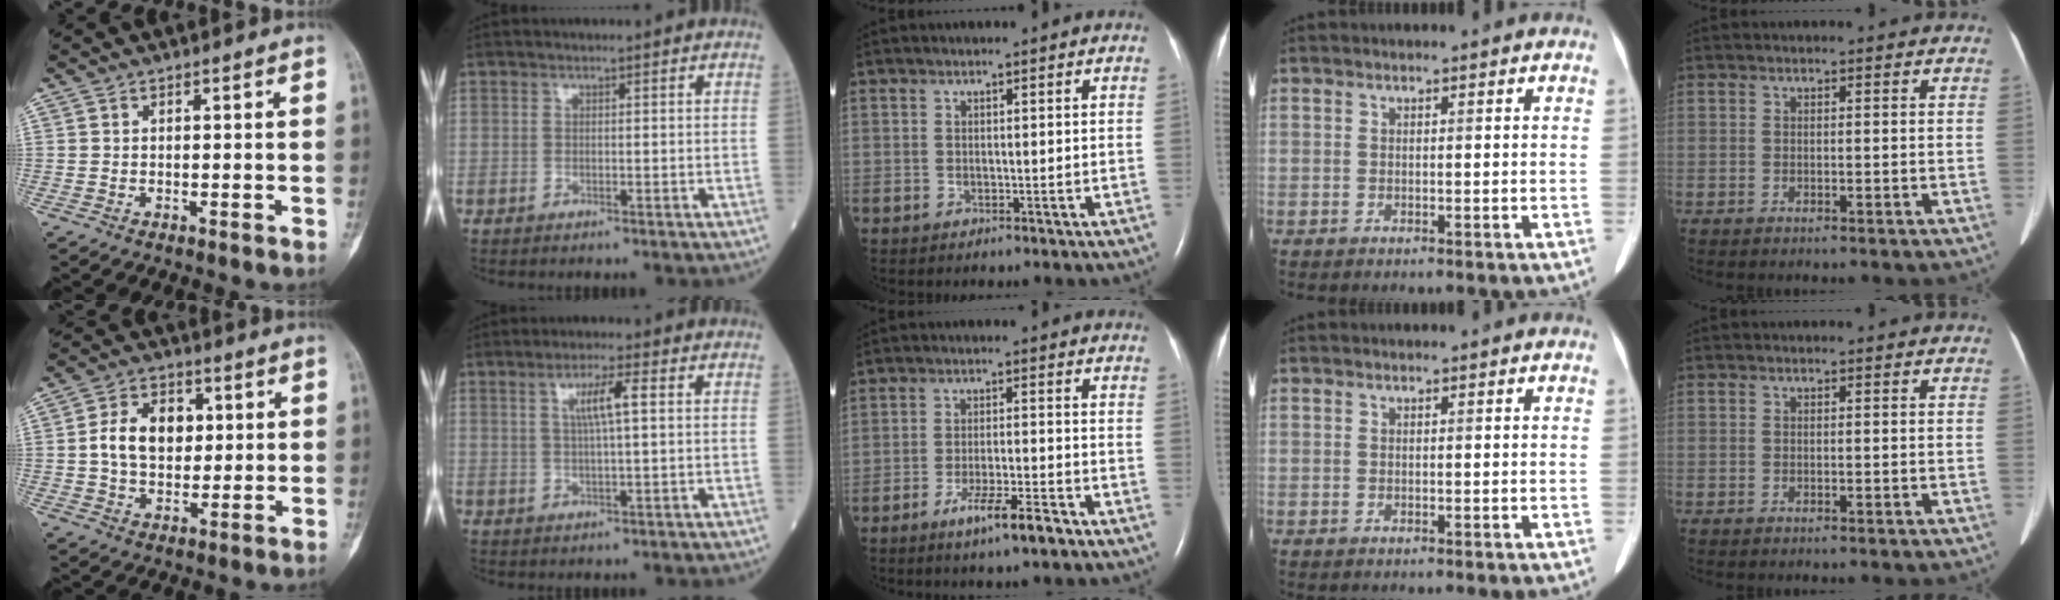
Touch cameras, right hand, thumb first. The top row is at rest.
{"thumb": {"total": 10.0, "force": [1.4, 7.2, 6.9], "torque": [-0.088, 0.008, 0.022]}, "index": {"total": 4.8, "force": [1.3, 0.2, 4.6], "torque": [-0.086, 0.004, 0.023]}, "middle": {"total": 6.2, "force": [-4.1, 0.2, 4.6], "torque": [-0.086, -0.007, -0.070]}}